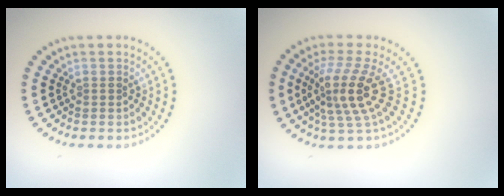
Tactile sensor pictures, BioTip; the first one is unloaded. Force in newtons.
{"total": 4.4, "press": 3.2, "slide": 3.0}